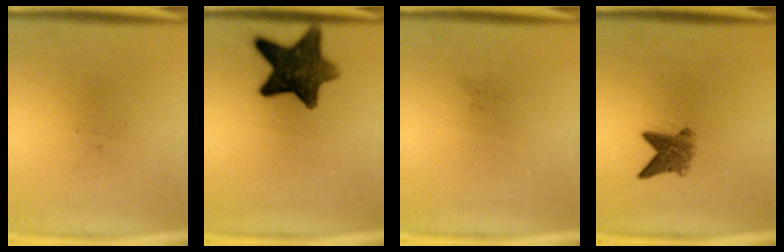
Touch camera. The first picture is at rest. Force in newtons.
{"total": 11.4}
{"total": 0.0}
{"total": 4.0}